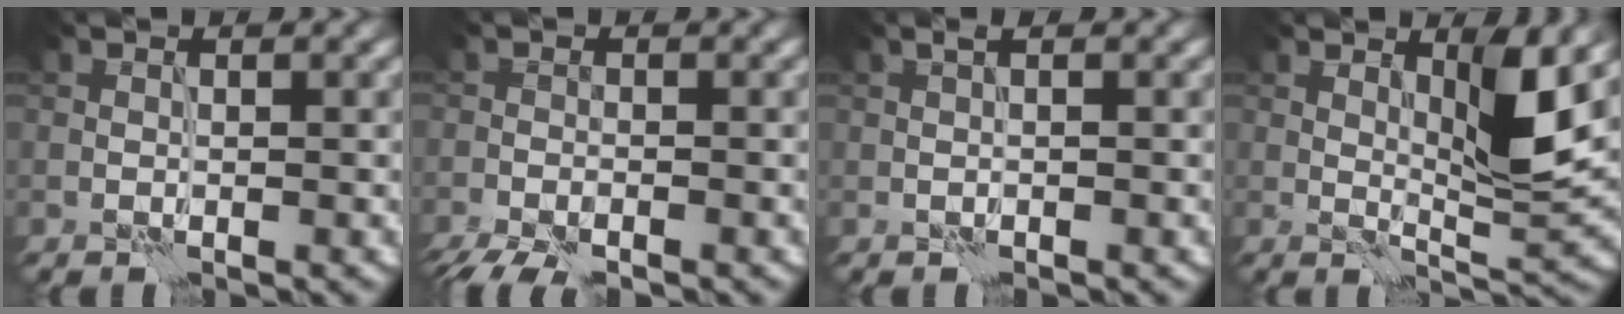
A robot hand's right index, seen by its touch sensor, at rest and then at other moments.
{"total": 3.8, "force": [-3.0, 0.9, 2.2], "torque": [-0.037, -0.013, -0.064]}
{"total": 0.7, "force": [0.2, 0.0, 0.7], "torque": [-0.015, 0.004, 0.001]}
{"total": 4.8, "force": [2.0, 0.8, 4.3], "torque": [-0.071, -0.009, 0.035]}